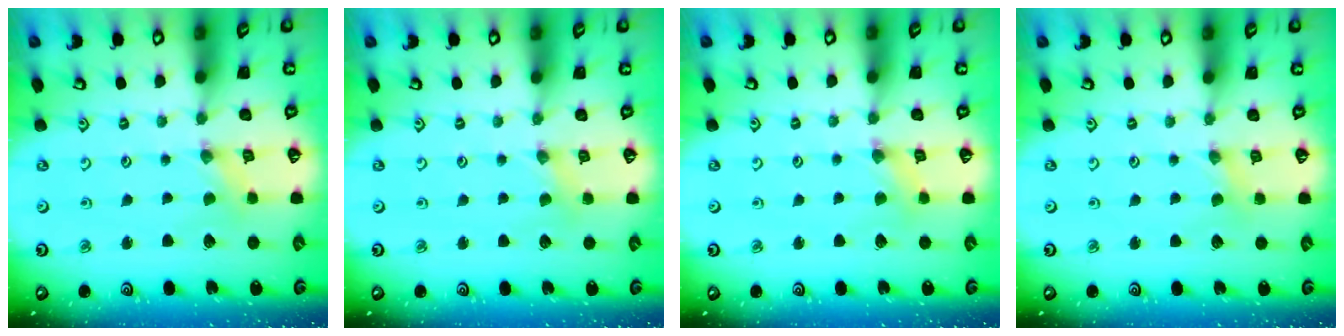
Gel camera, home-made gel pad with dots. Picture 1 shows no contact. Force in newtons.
{"total": 2.5, "press": 2.4, "slide": 0.6}
{"total": 1.9, "press": 1.9, "slide": 0.3}
{"total": 1.2, "press": 1.2, "slide": 0.3}